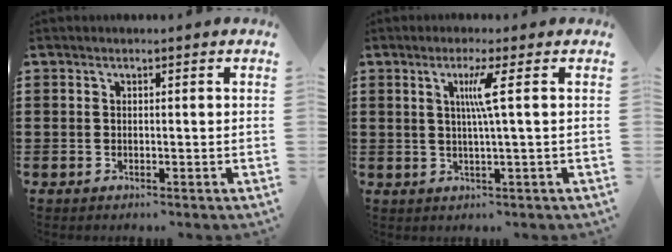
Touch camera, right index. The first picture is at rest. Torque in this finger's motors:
{"motor_torque": [0.47, -0.23, 0.10, 0.12]}